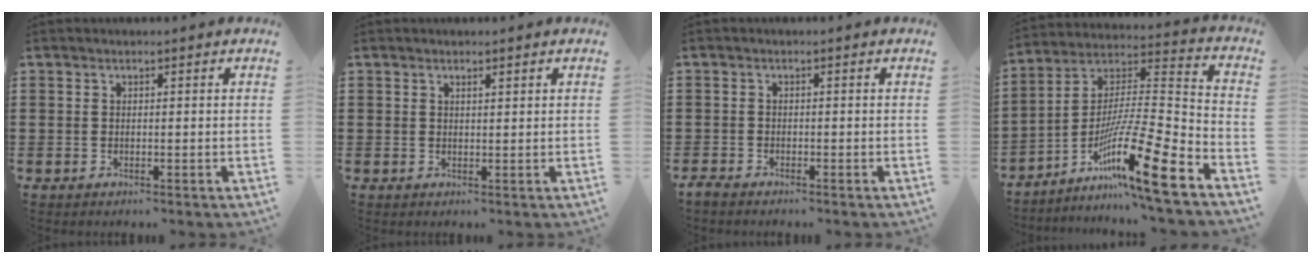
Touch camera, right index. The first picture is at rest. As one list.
[{"total": 0.8, "force": [0.5, 0.2, 0.5], "torque": [-0.010, 0.001, 0.009]}, {"total": 1.2, "force": [-1.2, 0.2, 0.1], "torque": [-0.006, 0.001, -0.025]}, {"total": 15.9, "force": [-9.4, 1.4, 12.8], "torque": [-0.229, 0.004, -0.172]}]